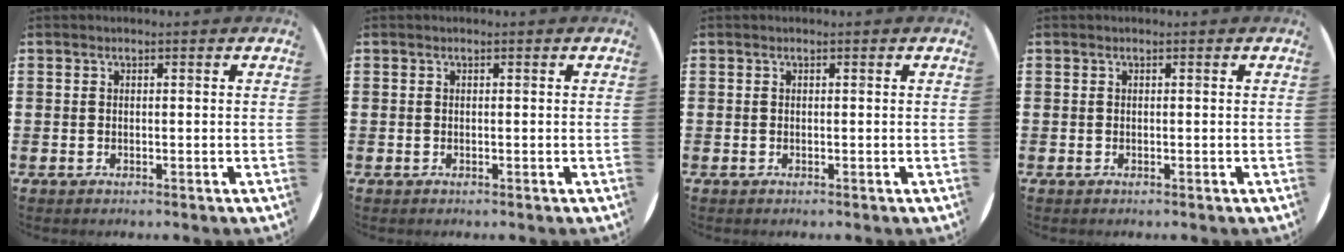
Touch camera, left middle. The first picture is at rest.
{"total": 0.0}
{"total": 0.0}
{"total": 0.0}